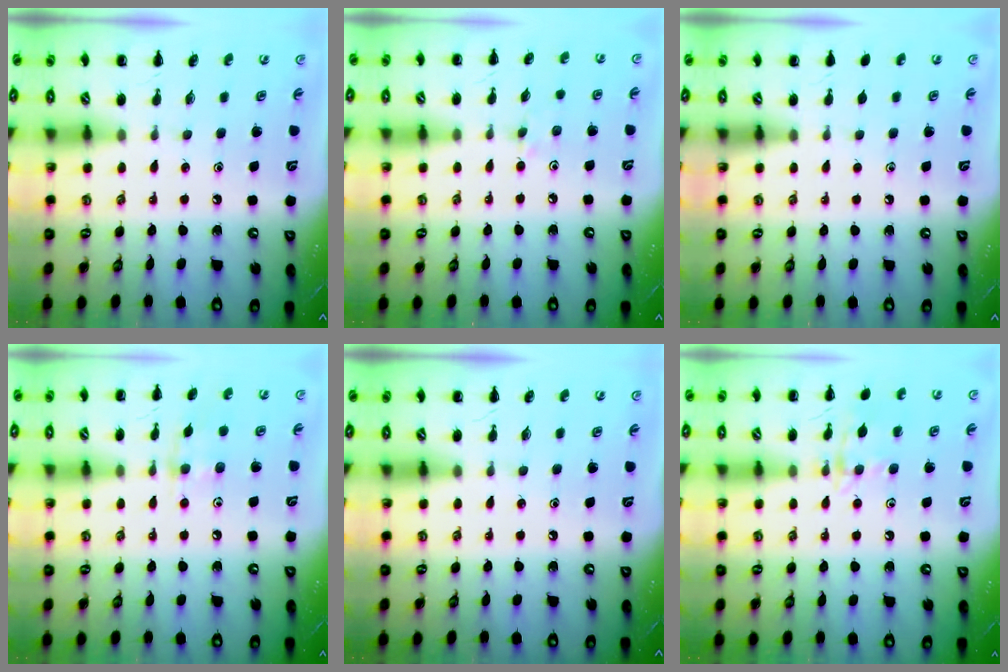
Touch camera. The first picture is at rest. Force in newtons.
{"total": 5.2, "press": 4.8, "slide": 1.8}
{"total": 0.6, "press": 0.6, "slide": 0.1}
{"total": 6.0, "press": 6.0, "slide": 0.5}
{"total": 0.0}
{"total": 11.9, "press": 11.9, "slide": 1.0}